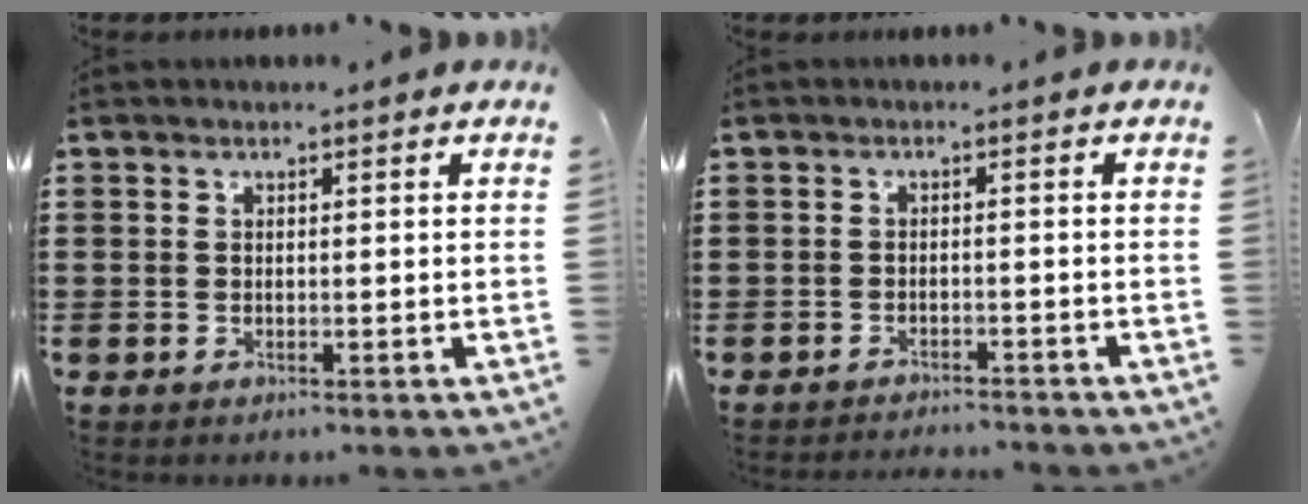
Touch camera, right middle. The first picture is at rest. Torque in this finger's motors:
{"motor_torque": [0.00, 0.00, 0.00, 0.02]}